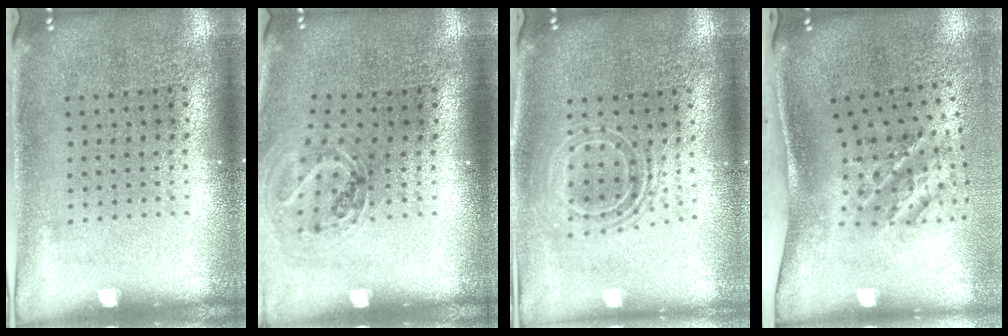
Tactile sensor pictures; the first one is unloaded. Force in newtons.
{"total": 1.1, "press": 1.1, "slide": 0.3}
{"total": 1.7, "press": 1.3, "slide": 1.1}
{"total": 1.8, "press": 1.2, "slide": 1.3}